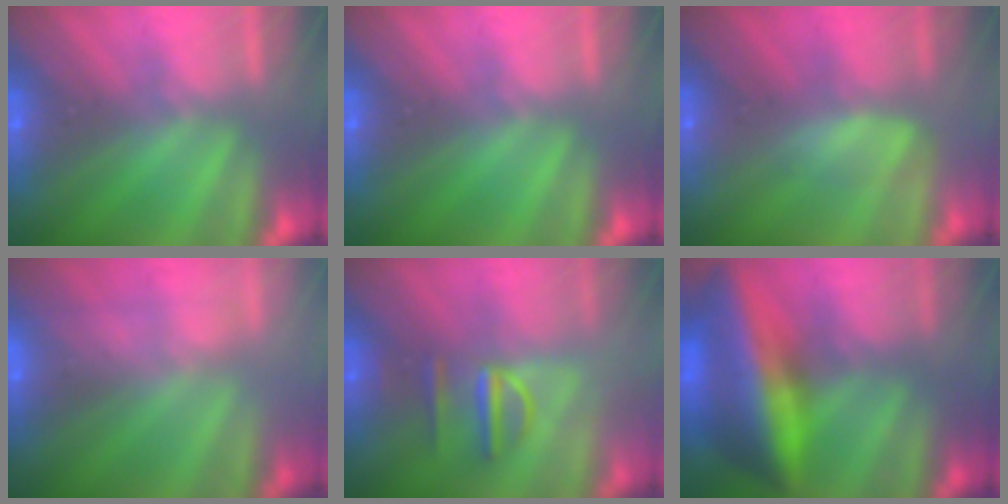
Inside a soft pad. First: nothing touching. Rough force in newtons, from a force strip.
{"total": 0.0}
{"total": 2.4}
{"total": 2.4}
{"total": 2.8}
{"total": 6.1}